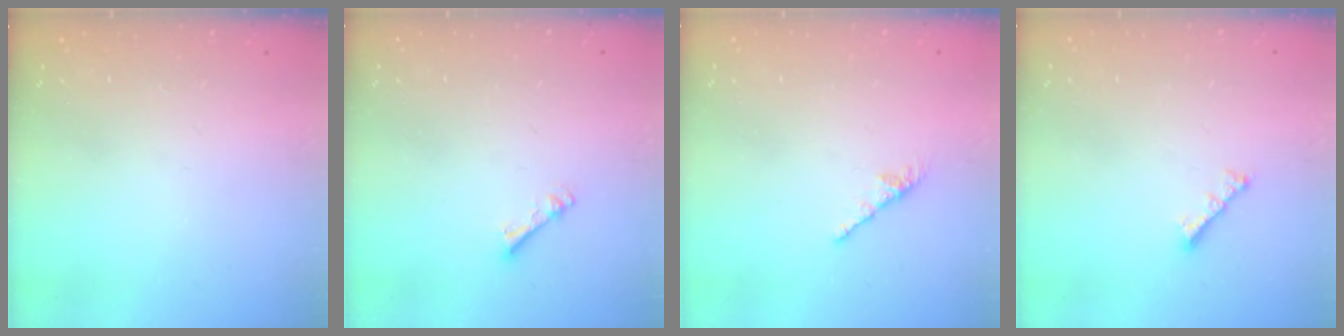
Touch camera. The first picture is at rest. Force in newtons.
{"total": 2.7, "press": 2.7, "slide": 0.4}
{"total": 0.0}
{"total": 2.8, "press": 2.7, "slide": 0.6}